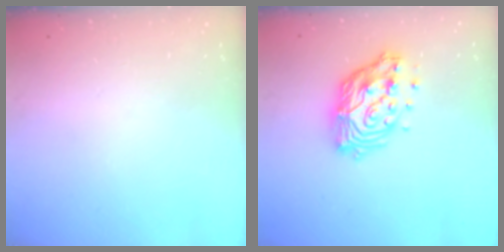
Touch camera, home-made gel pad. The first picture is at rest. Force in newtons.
{"total": 14.5, "press": 14.4, "slide": 1.2}